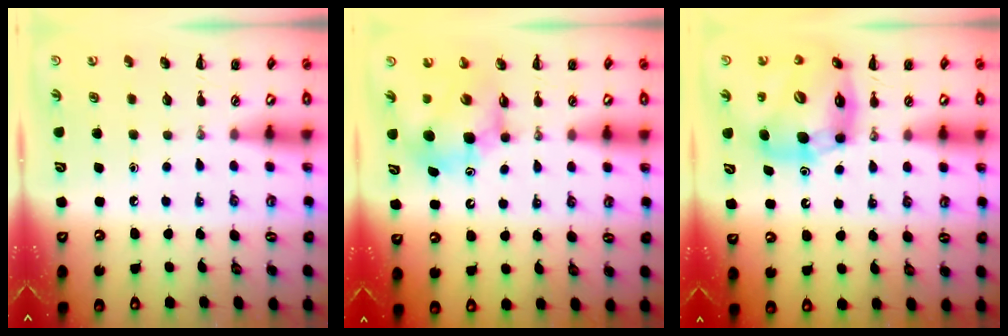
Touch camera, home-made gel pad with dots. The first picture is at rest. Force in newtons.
{"total": 8.7, "press": 8.3, "slide": 2.6}
{"total": 12.6, "press": 12.3, "slide": 3.0}